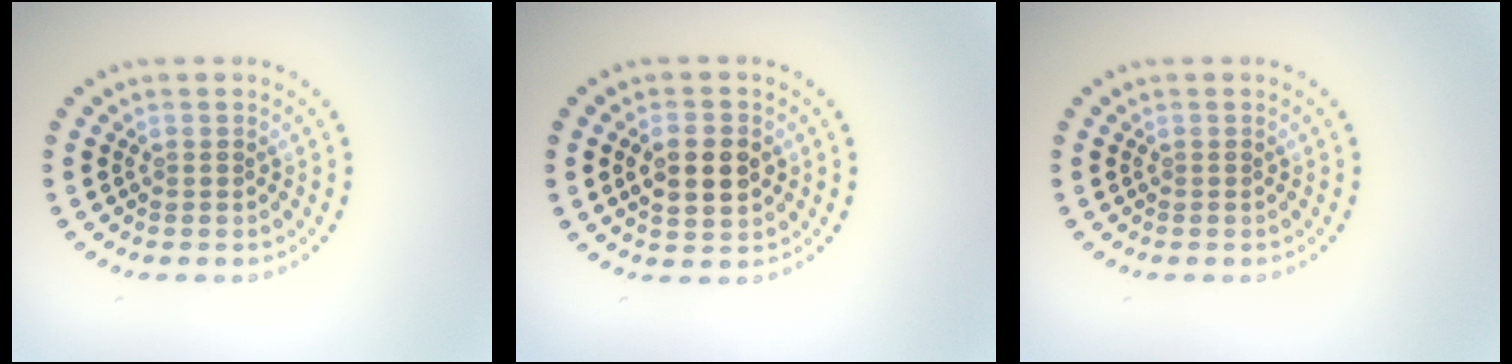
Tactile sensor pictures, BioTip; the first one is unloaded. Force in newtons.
{"total": 3.7, "press": 3.7, "slide": 0.4}
{"total": 0.0}